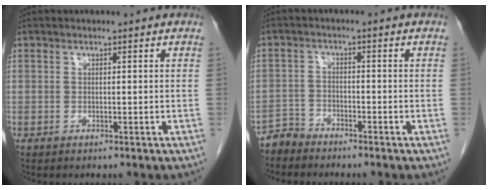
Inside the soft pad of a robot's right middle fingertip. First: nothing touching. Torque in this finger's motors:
{"motor_torque": [-0.01, 0.03, -0.01, 0.00]}